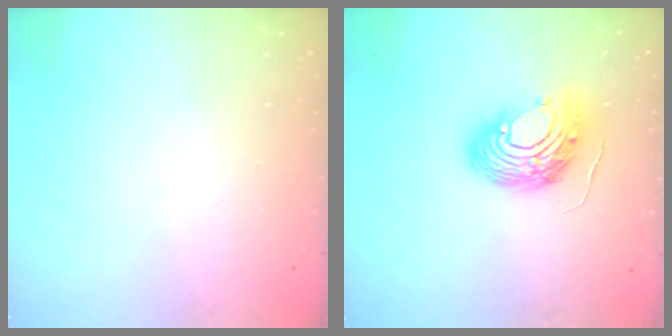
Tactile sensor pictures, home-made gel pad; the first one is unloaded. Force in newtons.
{"total": 13.3, "press": 13.1, "slide": 2.3}